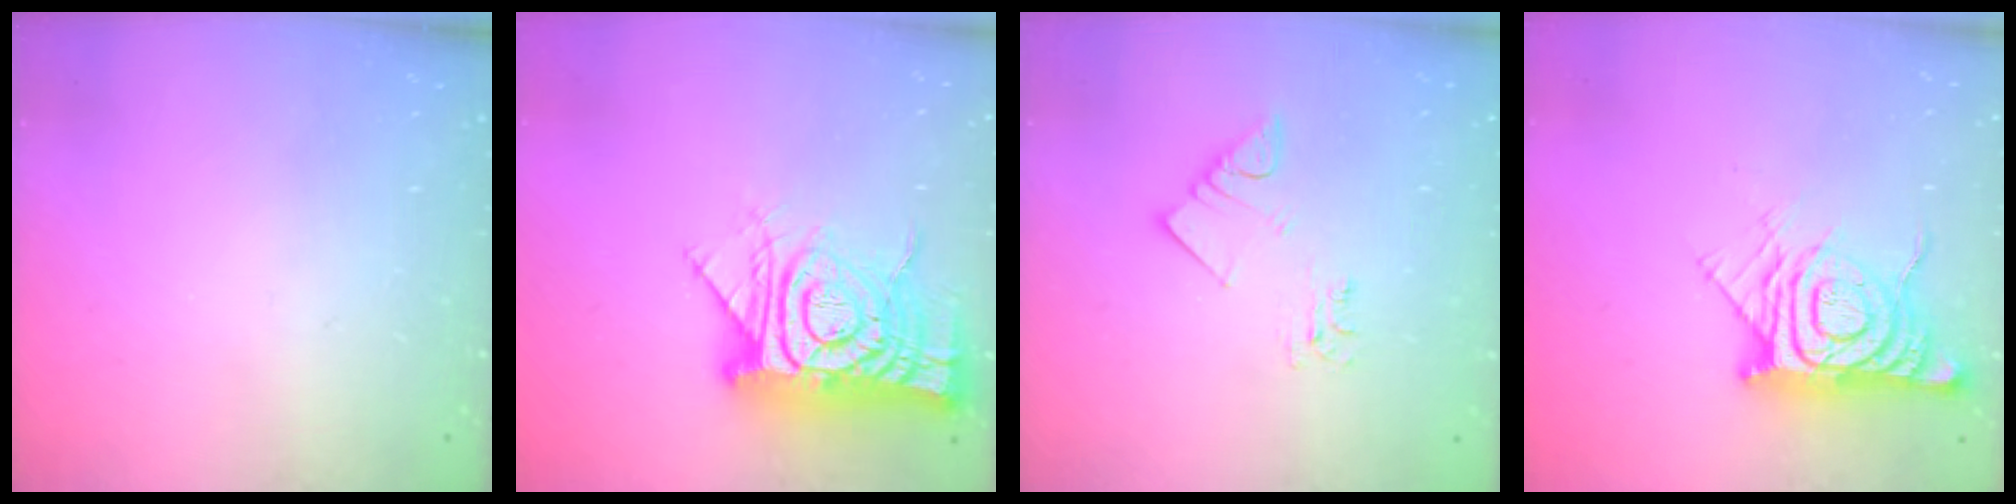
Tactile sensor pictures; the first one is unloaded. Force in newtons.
{"total": 18.4, "press": 18.3, "slide": 1.8}
{"total": 3.4, "press": 3.4, "slide": 0.2}
{"total": 13.0, "press": 13.0, "slide": 1.0}